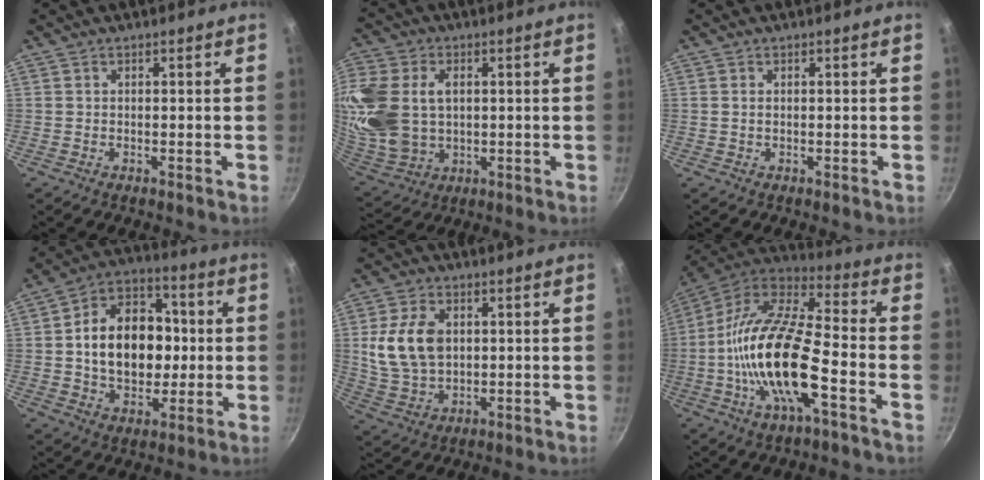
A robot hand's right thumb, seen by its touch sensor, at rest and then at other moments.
{"total": 19.6, "force": [2.8, 14.2, 13.2], "torque": [-0.297, -0.005, 0.065]}
{"total": 0.6, "force": [0.1, 0.3, 0.5], "torque": [-0.008, 0.001, 0.001]}
{"total": 18.5, "force": [0.5, 13.6, 12.6], "torque": [-0.160, 0.031, 0.003]}
{"total": 11.9, "force": [1.9, 8.3, 8.4], "torque": [-0.146, -0.008, 0.042]}
{"total": 21.9, "force": [-5.8, 7.9, 19.6], "torque": [-0.370, 0.035, -0.125]}